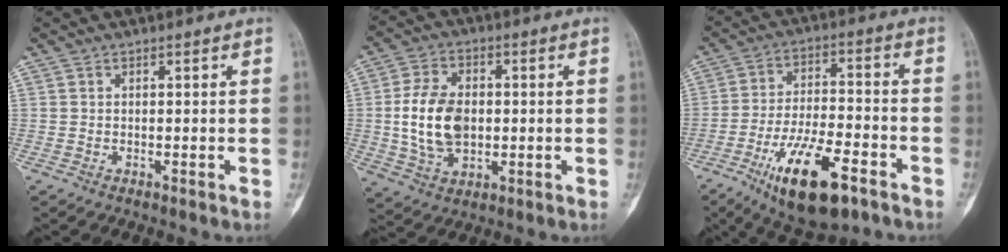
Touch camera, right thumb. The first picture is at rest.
{"total": 12.3, "force": [0.0, 8.1, 9.3], "torque": [-0.163, 0.004, 0.004]}
{"total": 16.4, "force": [-8.7, 6.1, 12.6], "torque": [-0.209, 0.038, -0.139]}